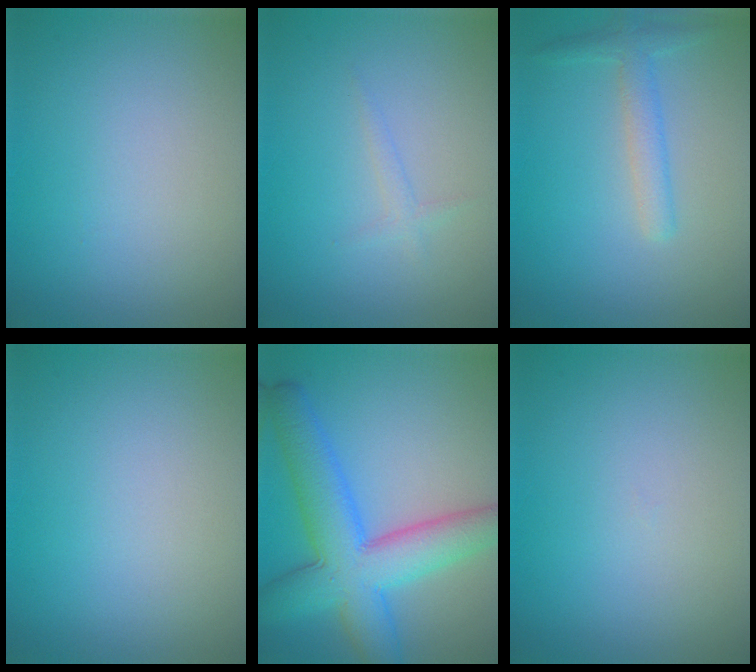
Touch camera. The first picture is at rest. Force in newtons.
{"total": 0.9, "press": 0.9, "slide": 0.1}
{"total": 2.3, "press": 2.3, "slide": 0.0}
{"total": 0.0}
{"total": 8.6, "press": 8.6, "slide": 0.4}
{"total": 0.0}